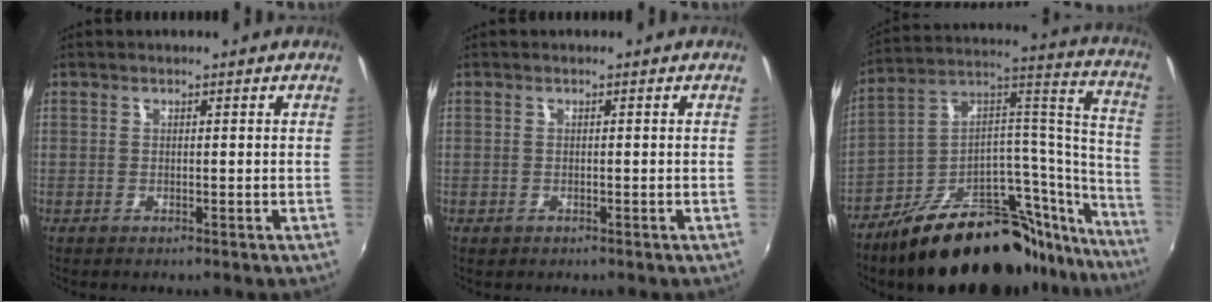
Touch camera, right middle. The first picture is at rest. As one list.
[{"total": 0.6, "force": [-0.3, 0.5, 0.2], "torque": [-0.004, -0.003, -0.006]}, {"total": 31.2, "force": [-22.8, 12.3, 17.3], "torque": [-0.206, 0.064, -0.331]}]